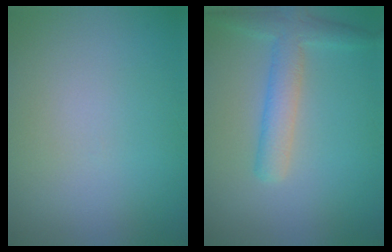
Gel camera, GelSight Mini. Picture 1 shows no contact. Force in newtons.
{"total": 3.3, "press": 3.3, "slide": 0.2}